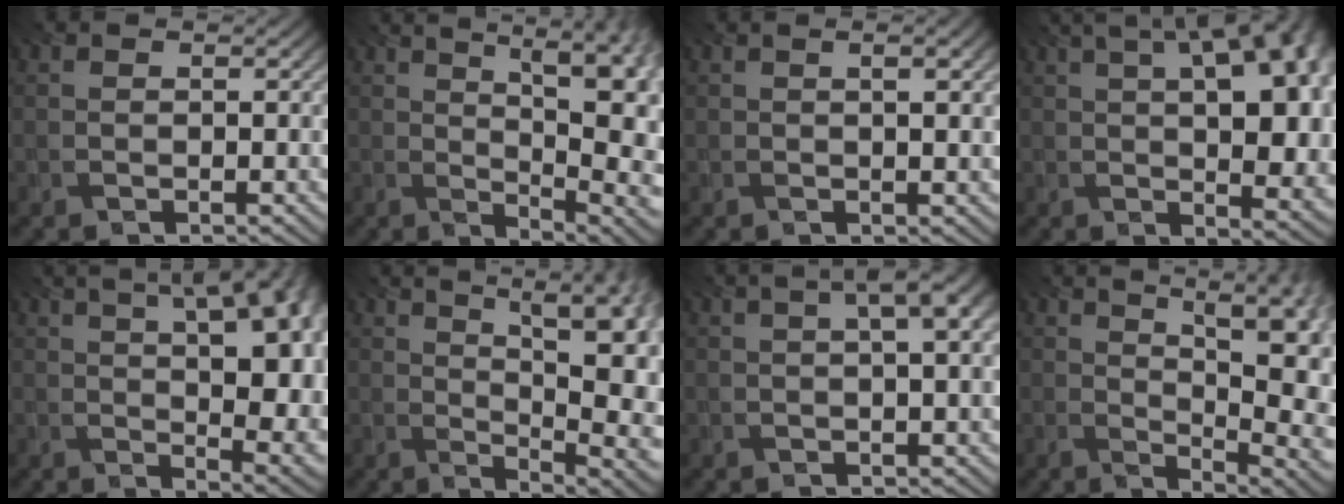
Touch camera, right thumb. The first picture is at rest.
{"total": 13.3, "force": [2.8, 5.3, 11.9], "torque": [-0.147, 0.044, 0.045]}
{"total": 2.2, "force": [0.7, 0.1, 2.1], "torque": [-0.030, -0.002, 0.014]}
{"total": 16.8, "force": [4.9, 7.0, 14.5], "torque": [-0.186, 0.042, 0.073]}
{"total": 18.4, "force": [5.6, 7.8, 15.7], "torque": [-0.196, 0.041, 0.093]}
{"total": 15.1, "force": [3.9, 6.2, 13.2], "torque": [-0.165, 0.047, 0.059]}
{"total": 4.5, "force": [1.3, 0.7, 4.3], "torque": [-0.060, 0.014, 0.021]}
{"total": 12.1, "force": [2.6, 4.7, 10.8], "torque": [-0.140, 0.040, 0.046]}